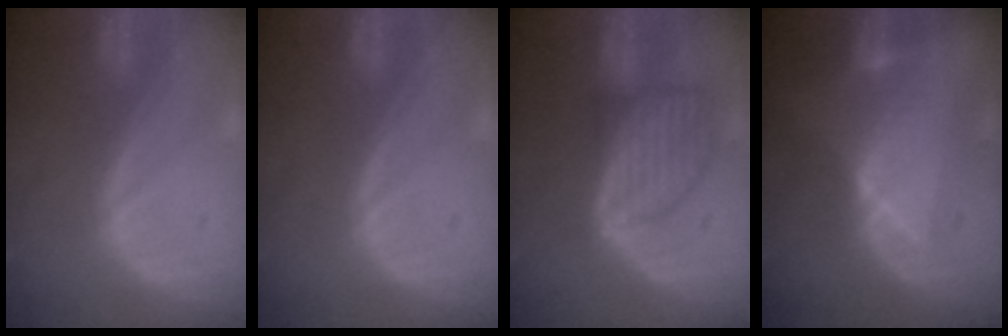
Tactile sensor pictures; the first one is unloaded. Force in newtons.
{"total": 0.0}
{"total": 7.1, "press": 7.1, "slide": 0.1}
{"total": 7.8, "press": 7.4, "slide": 2.6}